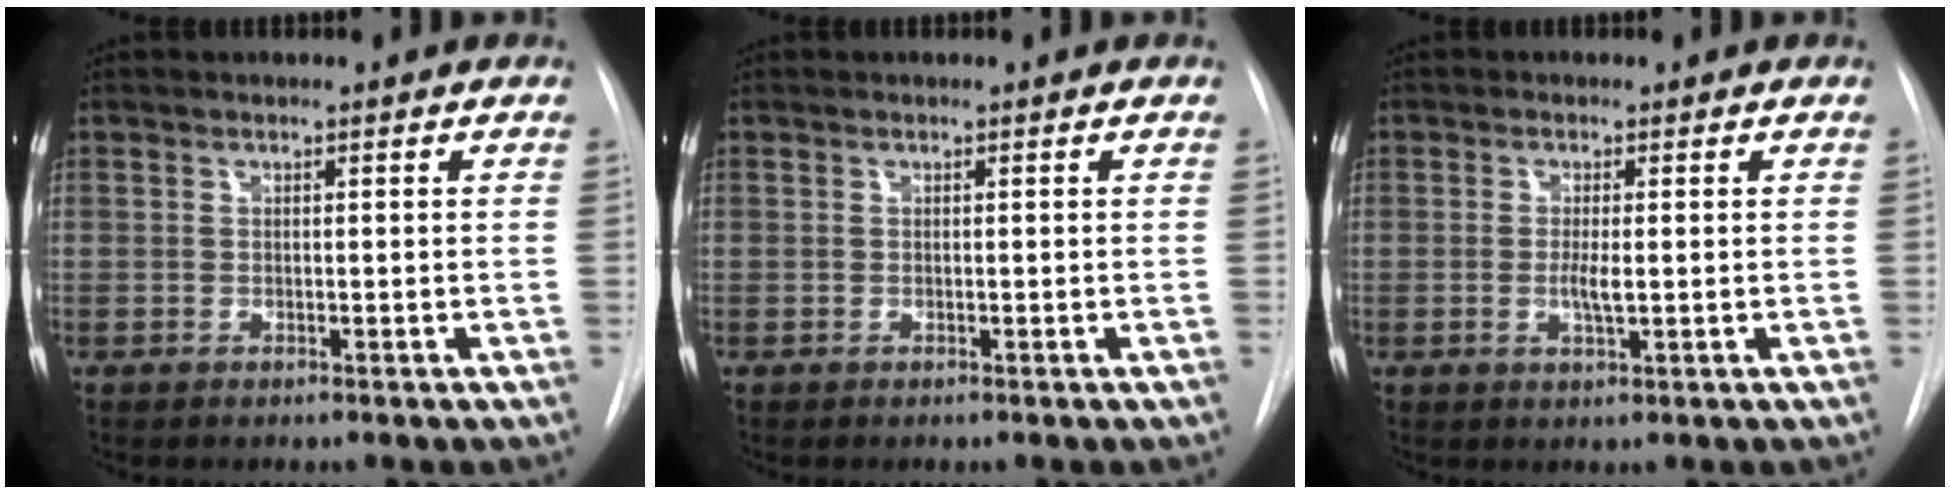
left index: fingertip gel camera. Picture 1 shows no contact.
{"total": 0.0}
{"total": 2.4, "force": [-1.0, 0.5, 2.1], "torque": [-0.044, -0.010, -0.013]}